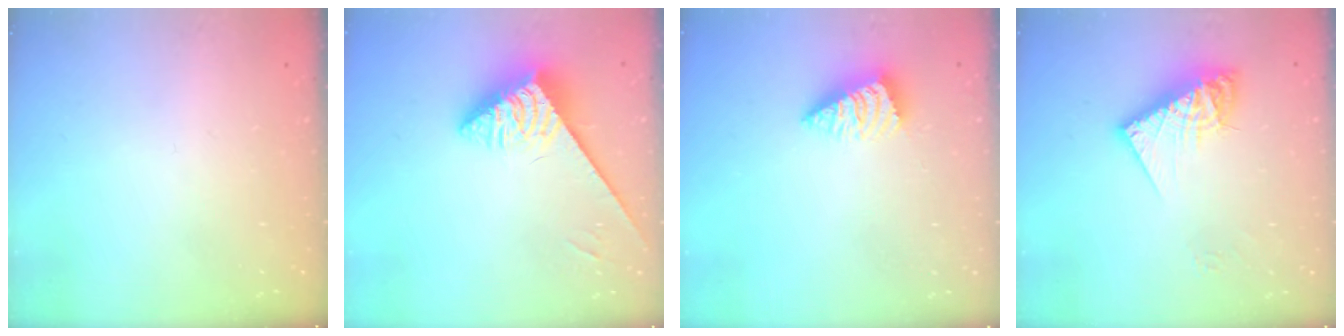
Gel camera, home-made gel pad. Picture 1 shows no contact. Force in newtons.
{"total": 3.9, "press": 3.8, "slide": 0.8}
{"total": 2.4, "press": 2.4, "slide": 0.4}
{"total": 13.0, "press": 13.0, "slide": 1.0}